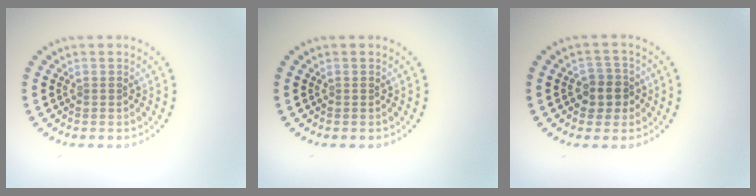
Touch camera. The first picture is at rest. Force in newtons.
{"total": 0.0}
{"total": 2.6, "press": 2.4, "slide": 0.9}